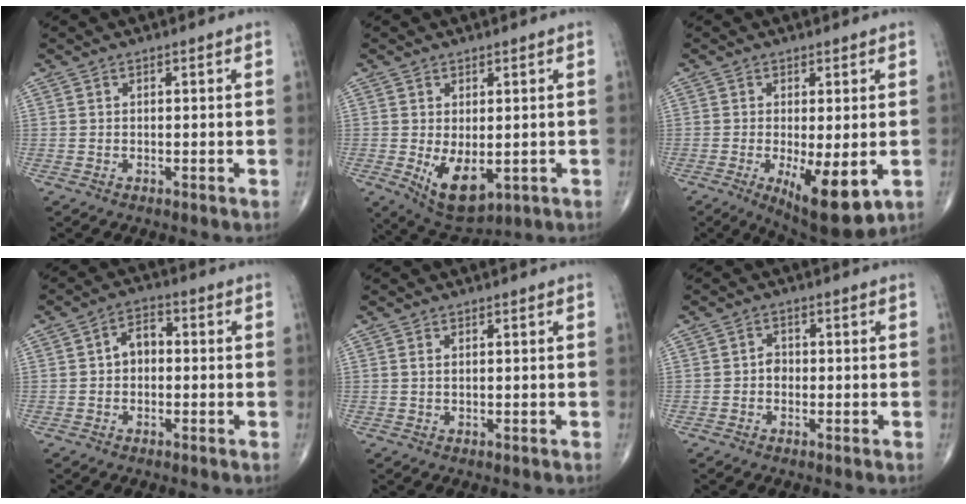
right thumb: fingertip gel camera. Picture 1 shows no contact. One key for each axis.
{"total": 8.3, "fx": -1.4, "fy": 4.4, "fz": 6.9, "tx": -0.098, "ty": -0.014, "tz": -0.002}
{"total": 10.7, "fx": -2.9, "fy": 3.5, "fz": 9.7, "tx": -0.142, "ty": -0.024, "tz": -0.033}
{"total": 4.6, "fx": -0.1, "fy": 3.3, "fz": 3.3, "tx": -0.040, "ty": 0.020, "tz": -0.011}
{"total": 0.6, "fx": 0.3, "fy": 0.2, "fz": 0.5, "tx": -0.014, "ty": 0.004, "tz": 0.006}
{"total": 1.7, "fx": -0.4, "fy": 1.4, "fz": 0.9, "tx": -0.001, "ty": 0.007, "tz": -0.012}